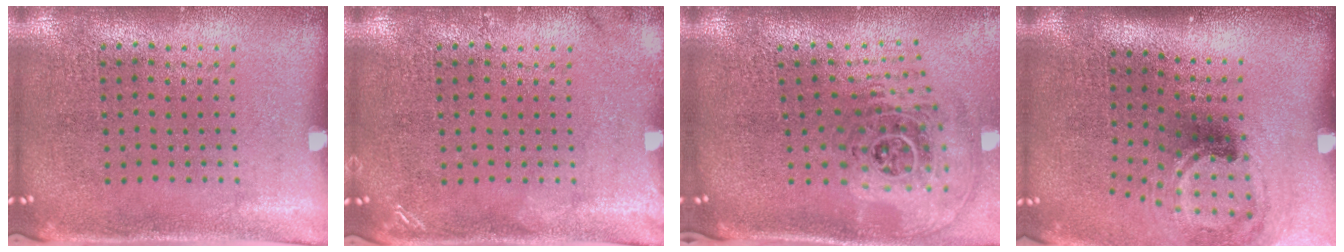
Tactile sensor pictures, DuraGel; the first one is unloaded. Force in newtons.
{"total": 1.3, "press": 1.3, "slide": 0.2}
{"total": 2.4, "press": 1.6, "slide": 1.7}
{"total": 1.8, "press": 1.2, "slide": 1.3}